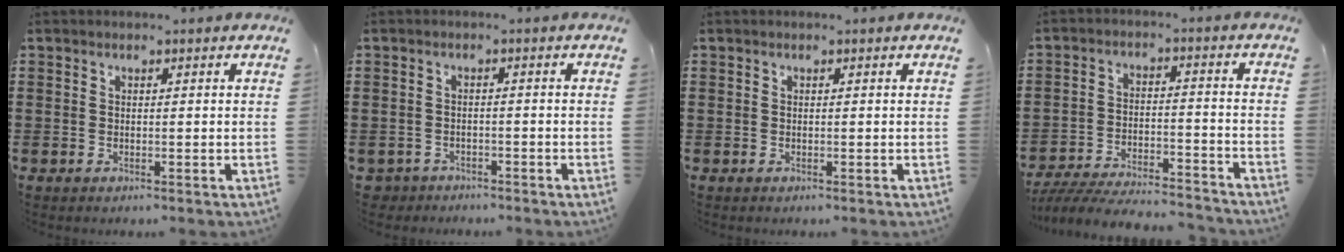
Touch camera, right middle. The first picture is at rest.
{"total": 1.8, "force": [-1.7, 0.6, -0.2], "torque": [-0.004, 0.000, -0.041]}
{"total": 0.0}
{"total": 6.6, "force": [-6.4, 0.6, 1.6], "torque": [-0.032, 0.004, -0.125]}